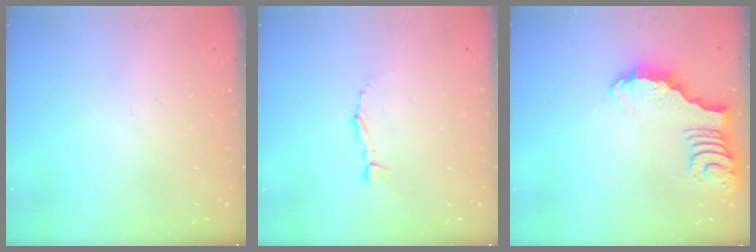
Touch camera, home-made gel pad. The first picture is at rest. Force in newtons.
{"total": 3.9, "press": 3.9, "slide": 0.4}
{"total": 1.7, "press": 1.6, "slide": 0.4}